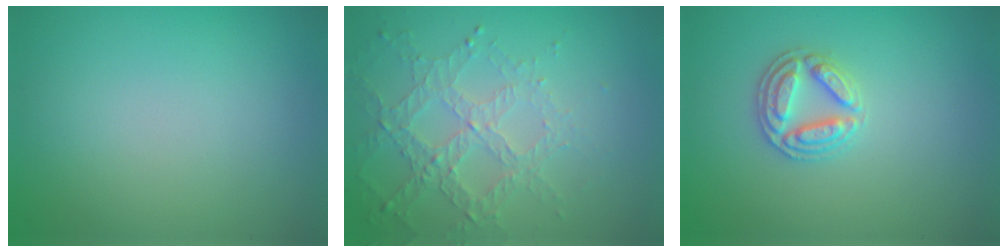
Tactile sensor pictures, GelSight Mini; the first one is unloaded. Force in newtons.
{"total": 3.2, "press": 2.9, "slide": 1.4}
{"total": 2.8, "press": 2.8, "slide": 0.3}